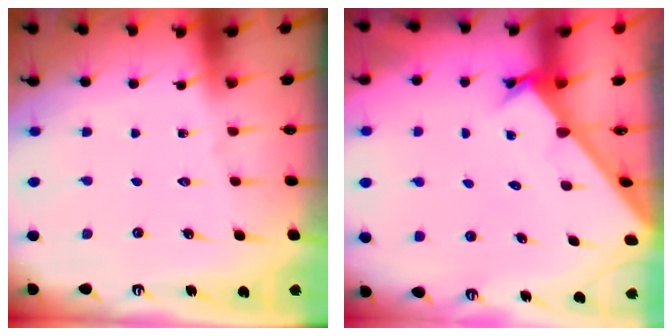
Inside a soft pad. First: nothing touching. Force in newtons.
{"total": 2.5, "press": 2.5, "slide": 0.1}